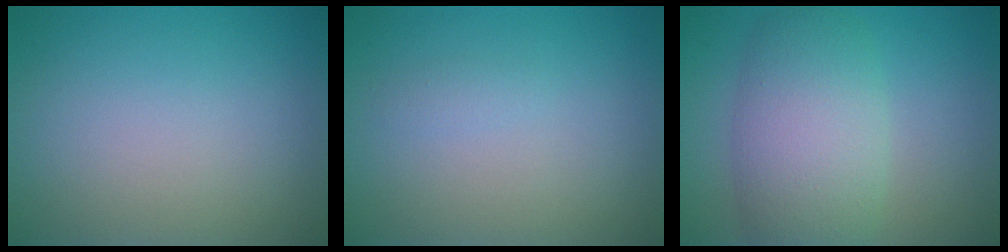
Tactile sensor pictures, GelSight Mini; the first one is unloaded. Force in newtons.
{"total": 0.6, "press": 0.6, "slide": 0.0}
{"total": 7.0, "press": 7.0, "slide": 0.2}